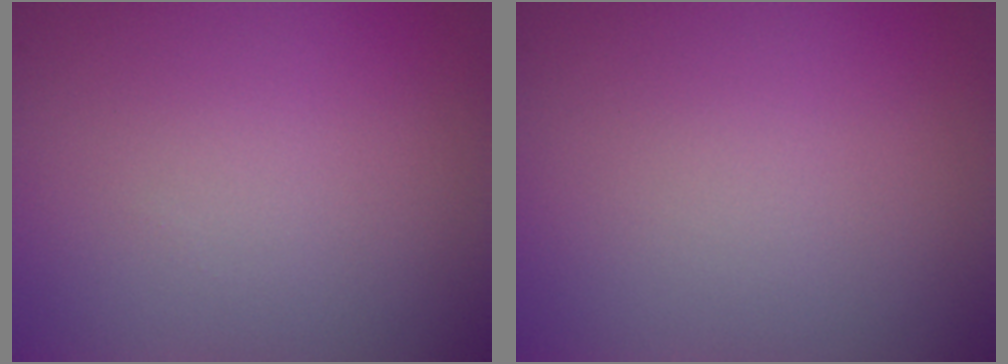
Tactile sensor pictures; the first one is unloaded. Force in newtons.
{"total": 0.0}